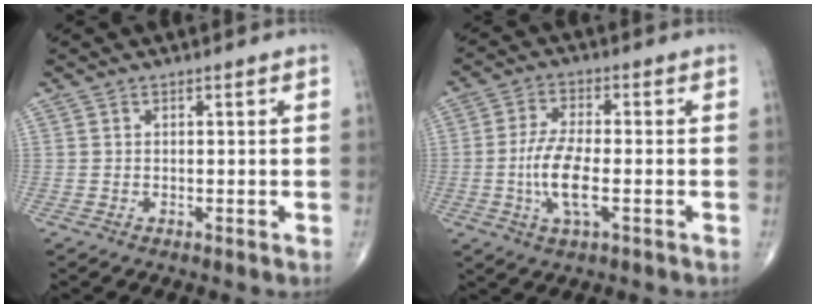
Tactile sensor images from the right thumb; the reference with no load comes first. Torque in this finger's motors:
{"motor_torque": [1.92, 1.81, 1.04, -1.21, 0.48]}